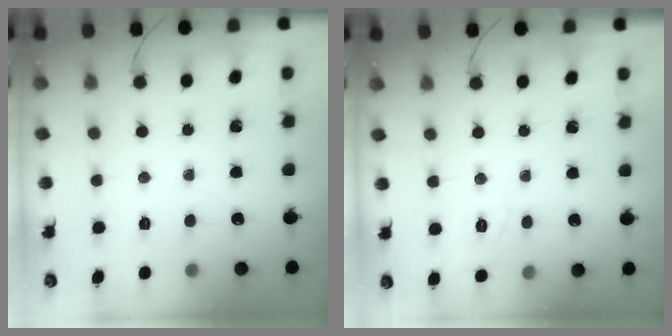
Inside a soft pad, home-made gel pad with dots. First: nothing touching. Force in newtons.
{"total": 2.3, "press": 1.3, "slide": 1.9}